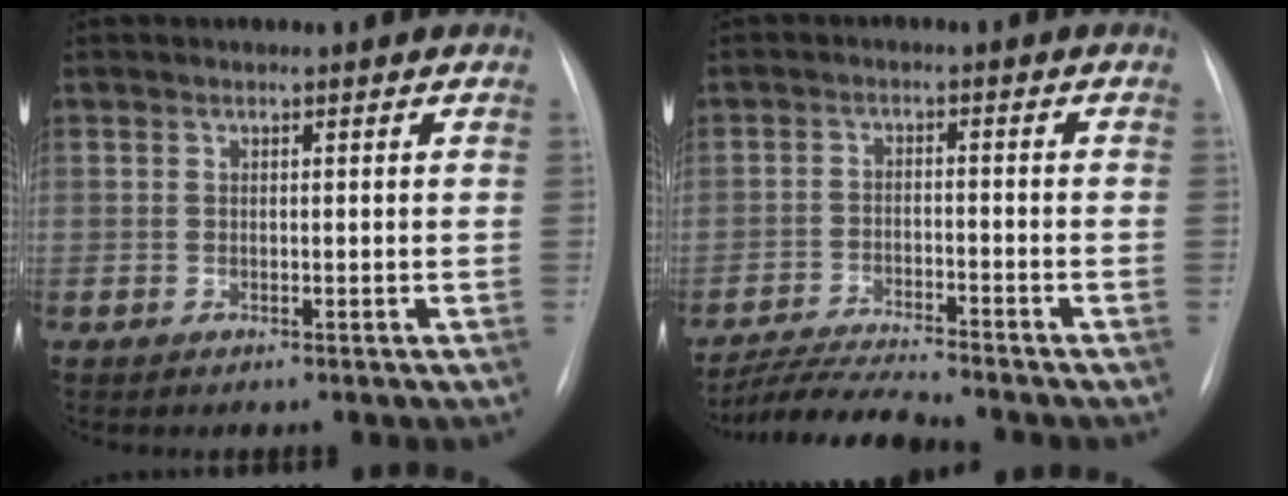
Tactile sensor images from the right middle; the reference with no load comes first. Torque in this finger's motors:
{"motor_torque": [0.36, -0.52, 0.00, 0.01]}